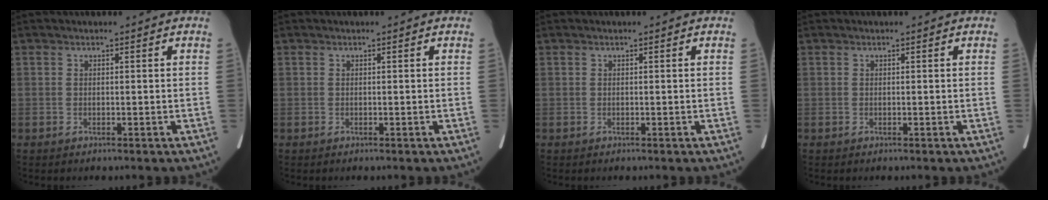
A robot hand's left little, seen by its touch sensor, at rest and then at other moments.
{"total": 0.0}
{"total": 0.0}
{"total": 0.0}